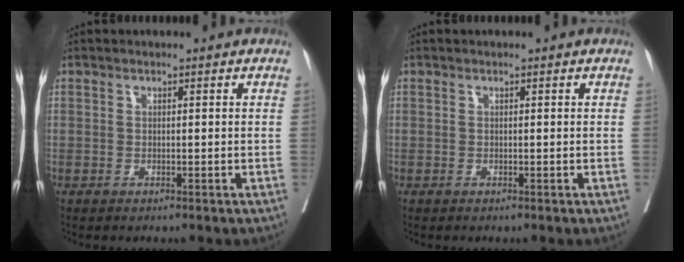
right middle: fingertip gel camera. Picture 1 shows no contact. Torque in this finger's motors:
{"motor_torque": [-0.01, 0.00, 0.00, -0.02]}